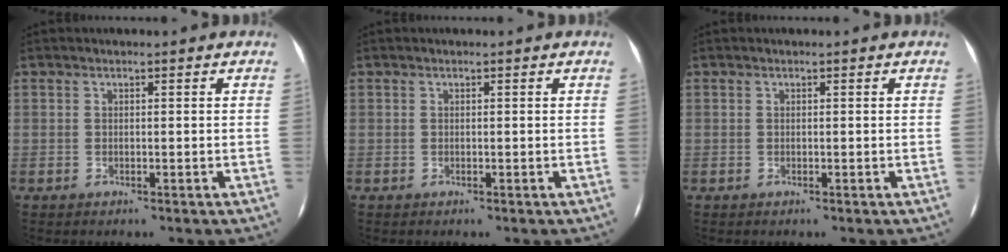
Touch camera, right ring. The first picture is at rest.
{"total": 0.0}
{"total": 0.0}